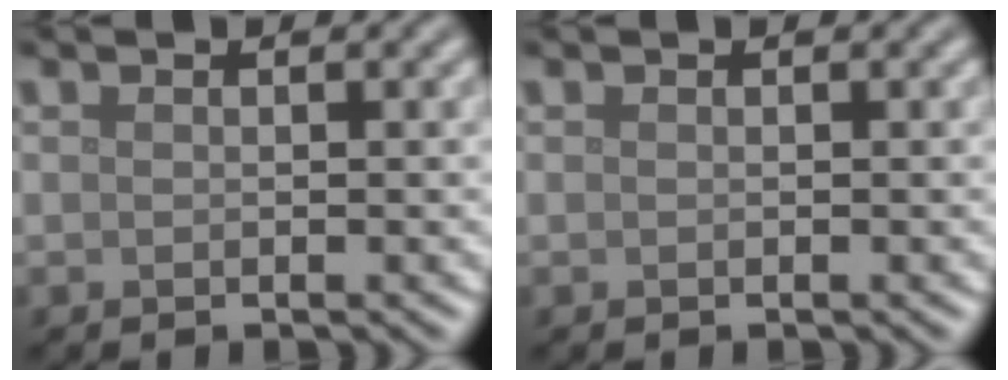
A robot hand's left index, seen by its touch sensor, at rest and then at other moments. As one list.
[{"total": 0.0}]